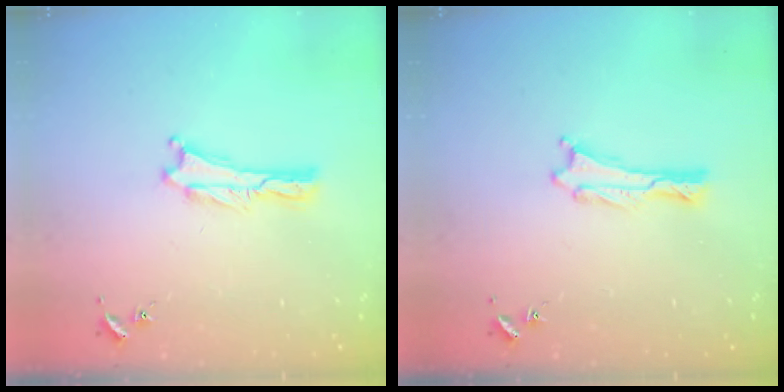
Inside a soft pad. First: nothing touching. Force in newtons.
{"total": 0.0}